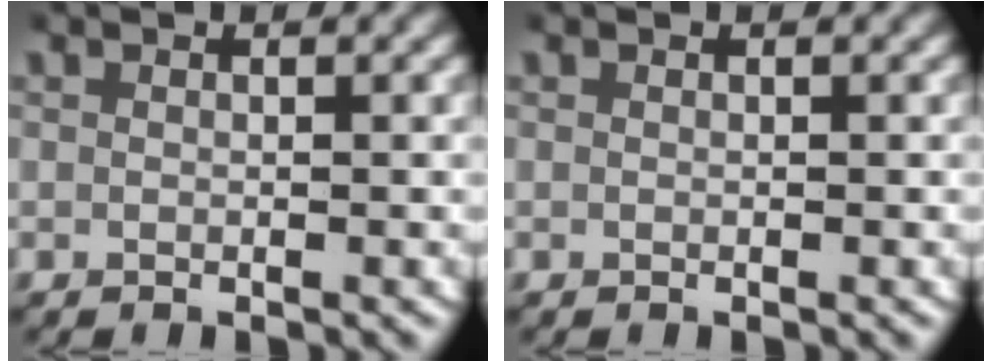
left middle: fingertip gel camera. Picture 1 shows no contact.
{"total": 0.0}